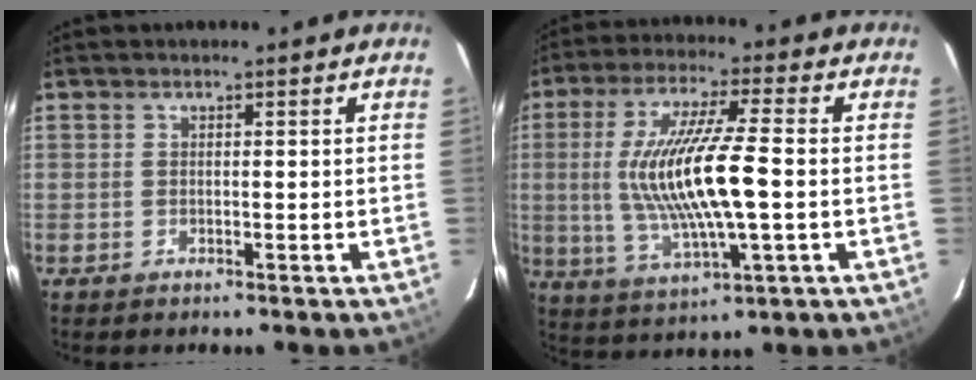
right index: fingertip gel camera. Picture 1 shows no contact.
{"total": 16.0, "force": [-0.5, 2.7, 15.8], "torque": [-0.301, -0.009, -0.002]}